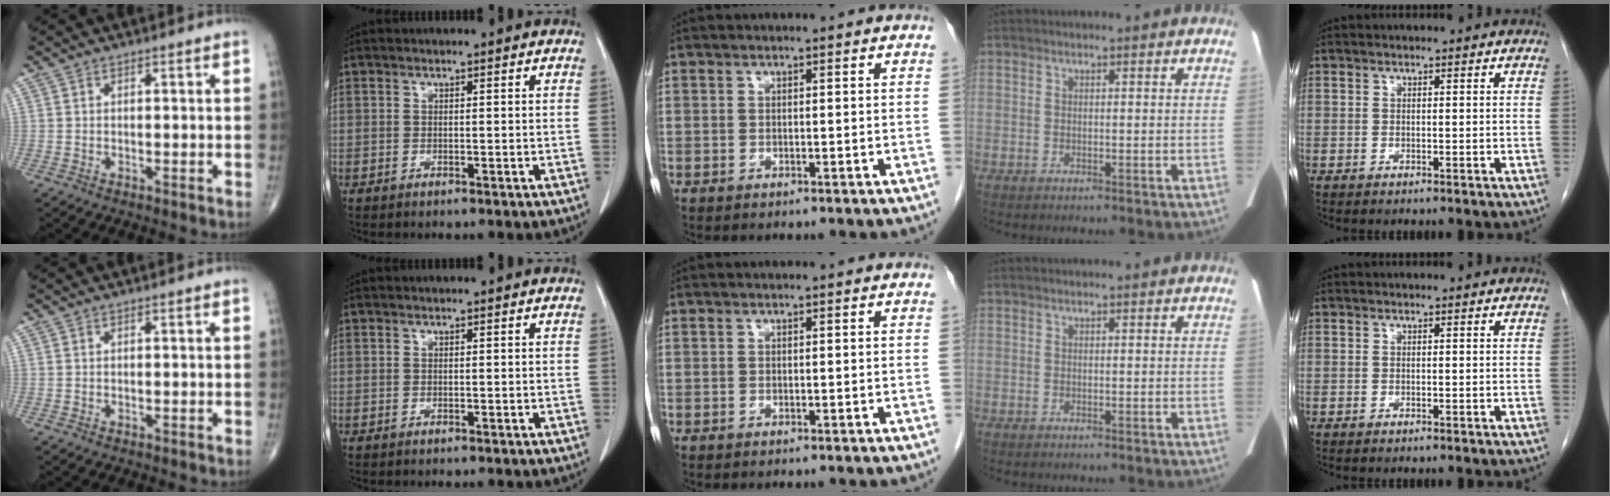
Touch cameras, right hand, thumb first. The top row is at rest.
{}